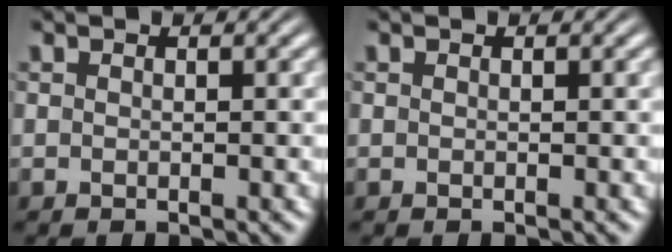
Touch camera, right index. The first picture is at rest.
{"total": 0.0}